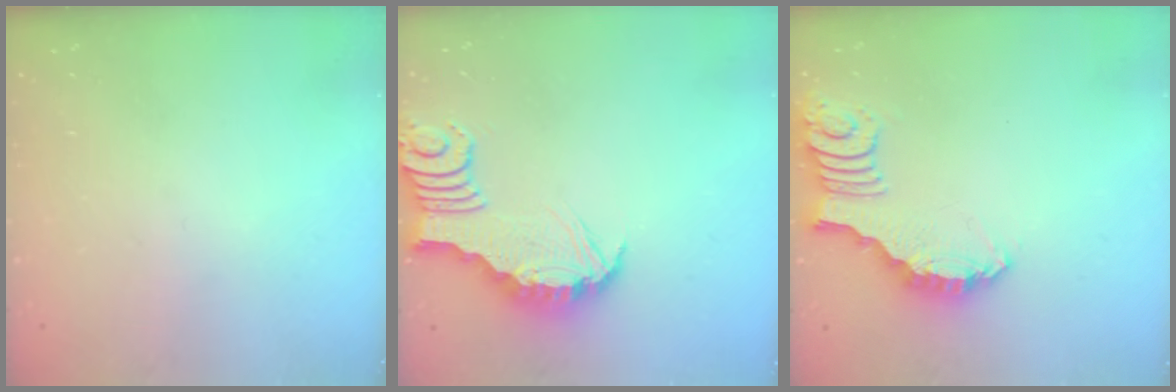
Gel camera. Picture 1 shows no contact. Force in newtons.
{"total": 3.6, "press": 3.6, "slide": 0.2}
{"total": 2.7, "press": 2.7, "slide": 0.2}